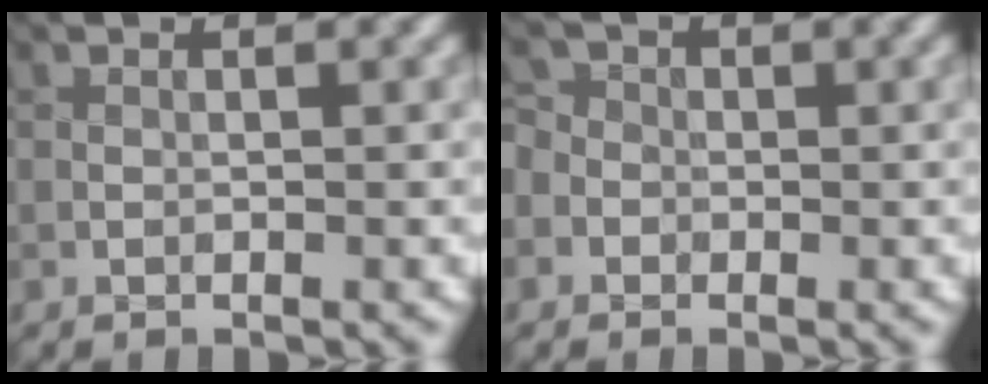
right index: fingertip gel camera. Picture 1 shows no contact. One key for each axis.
{"total": 3.3, "fx": -1.3, "fy": 2.9, "fz": 0.8, "tx": 0.004, "ty": 0.014, "tz": -0.043}